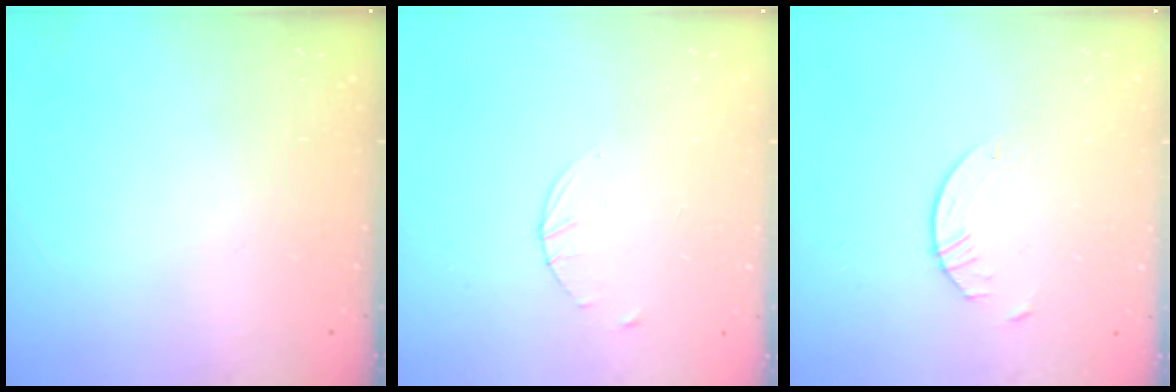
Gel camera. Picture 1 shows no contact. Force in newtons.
{"total": 1.6, "press": 1.6, "slide": 0.2}
{"total": 2.9, "press": 2.9, "slide": 0.3}